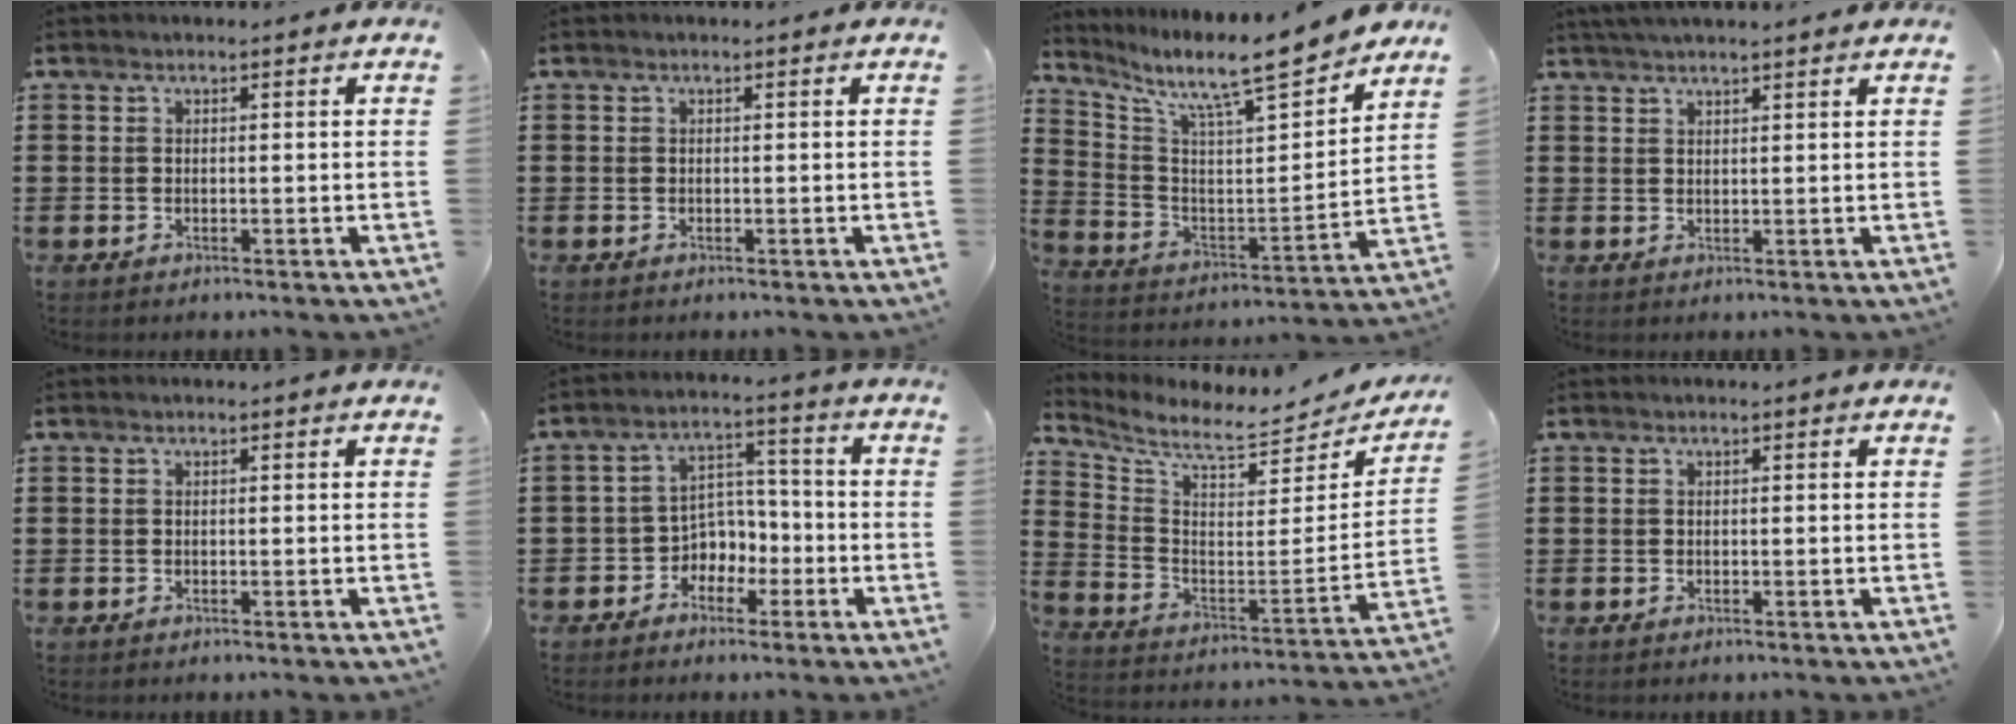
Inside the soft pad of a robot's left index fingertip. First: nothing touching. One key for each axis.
{"total": 0.0}
{"total": 11.1, "fx": 9.6, "fy": 1.4, "fz": 5.3, "tx": -0.130, "ty": -0.074, "tz": 0.155}
{"total": 2.0, "fx": 1.9, "fy": -0.1, "fz": 0.8, "tx": -0.018, "ty": 0.003, "tz": 0.036}
{"total": 0.0}
{"total": 4.7, "fx": -2.4, "fy": 3.9, "fz": 0.9, "tx": -0.032, "ty": 0.008, "tz": -0.050}
{"total": 6.3, "fx": 5.7, "fy": 0.7, "fz": 2.6, "tx": -0.081, "ty": -0.056, "tz": 0.091}
{"total": 0.0}